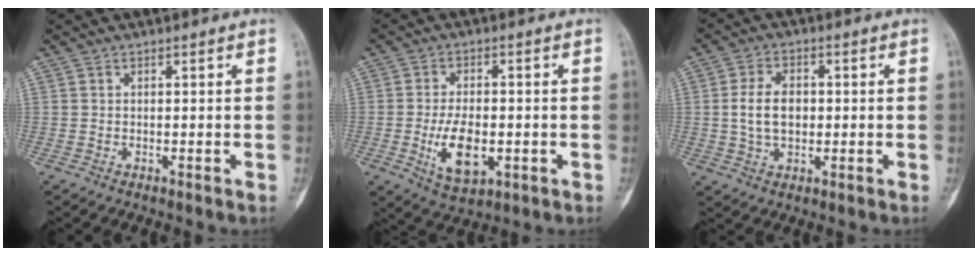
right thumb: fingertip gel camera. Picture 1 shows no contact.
{"total": 9.5, "force": [-2.1, 5.1, 7.8], "torque": [-0.128, -0.003, -0.027]}
{"total": 7.1, "force": [0.1, 4.6, 5.3], "torque": [-0.091, 0.007, 0.003]}